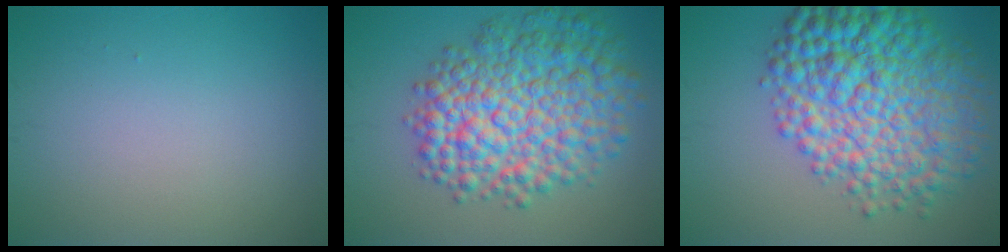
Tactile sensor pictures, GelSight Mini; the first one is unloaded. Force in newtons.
{"total": 10.2, "press": 10.2, "slide": 0.2}
{"total": 11.3, "press": 11.3, "slide": 0.2}